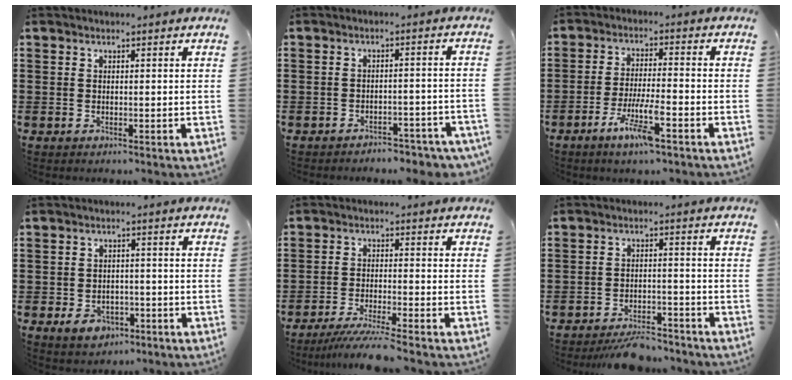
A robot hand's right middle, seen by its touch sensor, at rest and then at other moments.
{"total": 2.9, "force": [-2.8, 0.3, 0.3], "torque": [-0.010, 0.000, -0.059]}
{"total": 6.9, "force": [-4.0, 1.1, 5.6], "torque": [-0.114, -0.008, -0.073]}
{"total": 3.4, "force": [-2.2, 2.1, 1.6], "torque": [-0.031, 0.002, -0.043]}
{"total": 4.6, "force": [-4.0, -0.4, 2.2], "torque": [-0.051, -0.020, -0.079]}
{"total": 4.8, "force": [-4.6, 0.7, 1.3], "torque": [-0.022, 0.006, -0.089]}